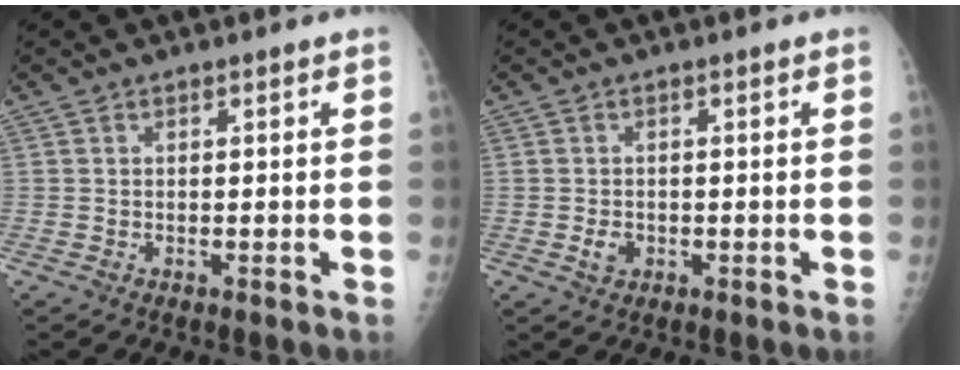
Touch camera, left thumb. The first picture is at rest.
{"total": 2.2, "force": [-0.6, 1.7, 1.2], "torque": [-0.018, 0.001, -0.007]}